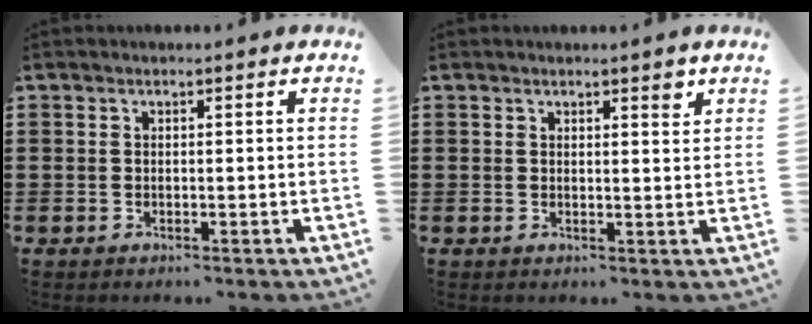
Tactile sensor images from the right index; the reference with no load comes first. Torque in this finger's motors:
{"motor_torque": [0.01, 0.00, 0.01, 0.00]}